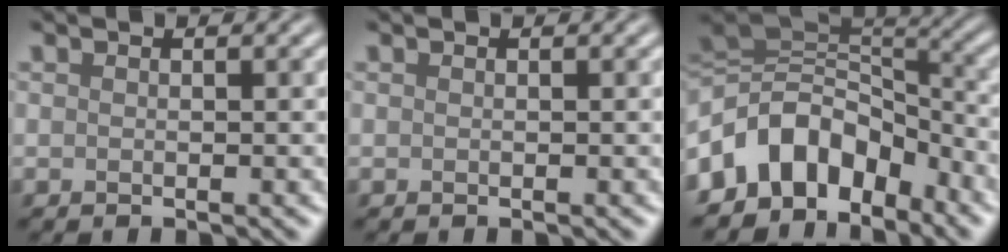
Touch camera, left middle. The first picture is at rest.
{"total": 0.0}
{"total": 9.1, "force": [-4.7, 6.2, 4.7], "torque": [-0.068, 0.018, -0.098]}